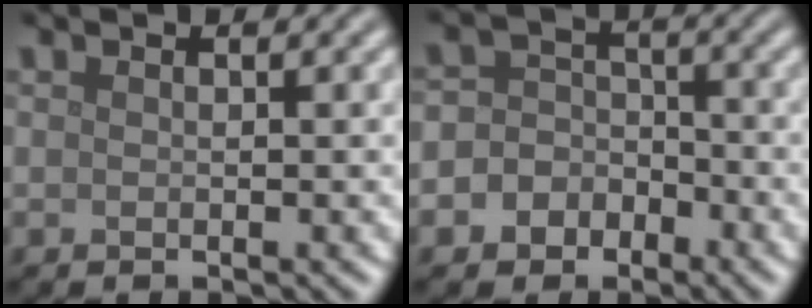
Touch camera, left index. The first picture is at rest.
{"total": 5.7, "force": [-2.6, 5.0, 1.1], "torque": [0.005, 0.012, -0.066]}